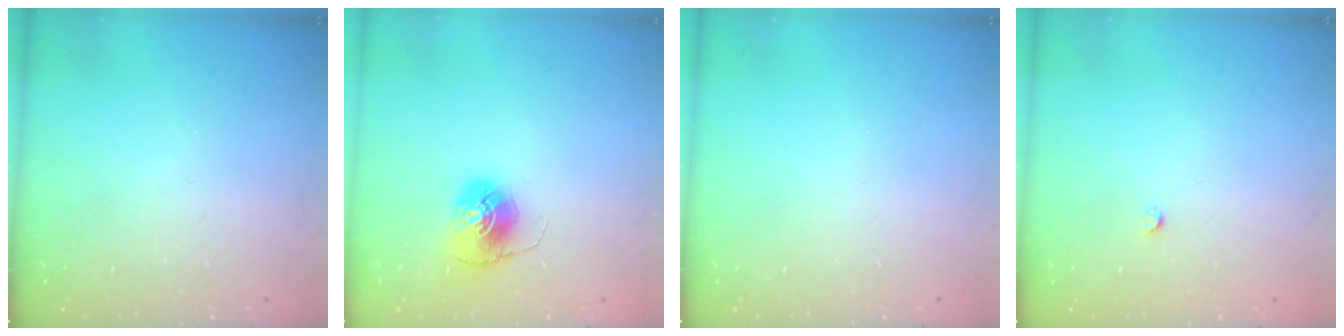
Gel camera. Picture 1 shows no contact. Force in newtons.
{"total": 7.9, "press": 7.9, "slide": 0.3}
{"total": 0.0}
{"total": 2.4, "press": 2.4, "slide": 0.3}